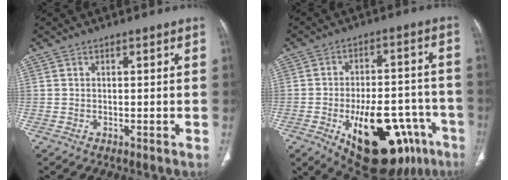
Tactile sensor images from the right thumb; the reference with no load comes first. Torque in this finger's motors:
{"motor_torque": [3.85, 1.16, 1.95, -0.82, 0.51]}